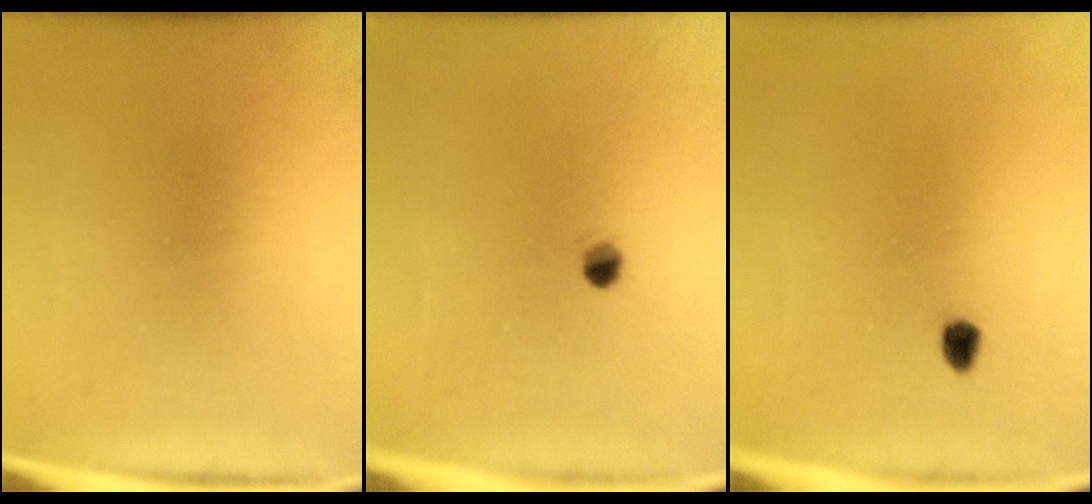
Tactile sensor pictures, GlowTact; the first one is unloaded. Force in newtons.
{"total": 2.0}
{"total": 1.5}